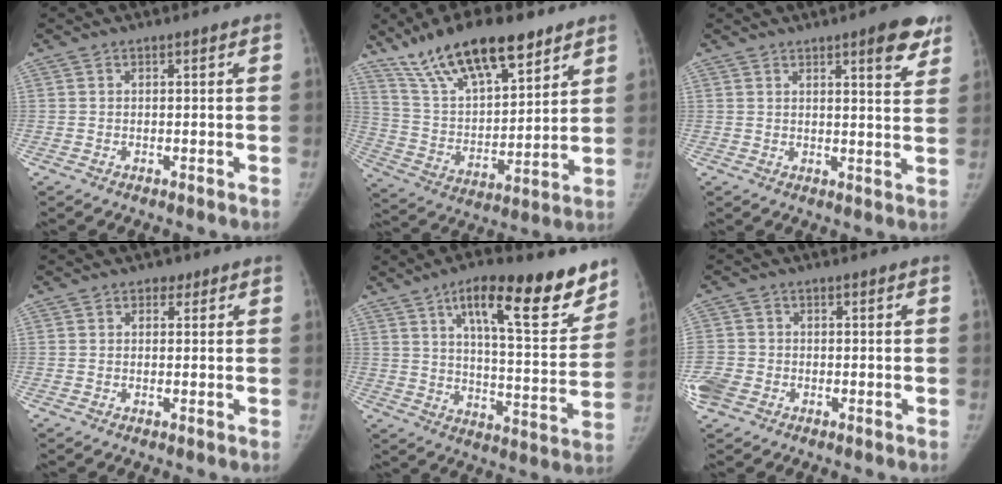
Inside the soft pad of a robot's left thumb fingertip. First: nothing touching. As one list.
[{"total": 20.8, "force": [14.3, 7.6, 13.0], "torque": [-0.194, -0.052, 0.259]}, {"total": 7.6, "force": [4.6, 1.8, 5.7], "torque": [-0.054, -0.022, 0.056]}, {"total": 1.4, "force": [0.7, 1.1, 0.4], "torque": [0.008, -0.001, 0.002]}, {"total": 20.8, "force": [12.6, 6.4, 15.3], "torque": [-0.179, -0.056, 0.189]}, {"total": 7.5, "force": [-2.8, 6.1, 3.2], "torque": [-0.095, 0.010, -0.051]}]